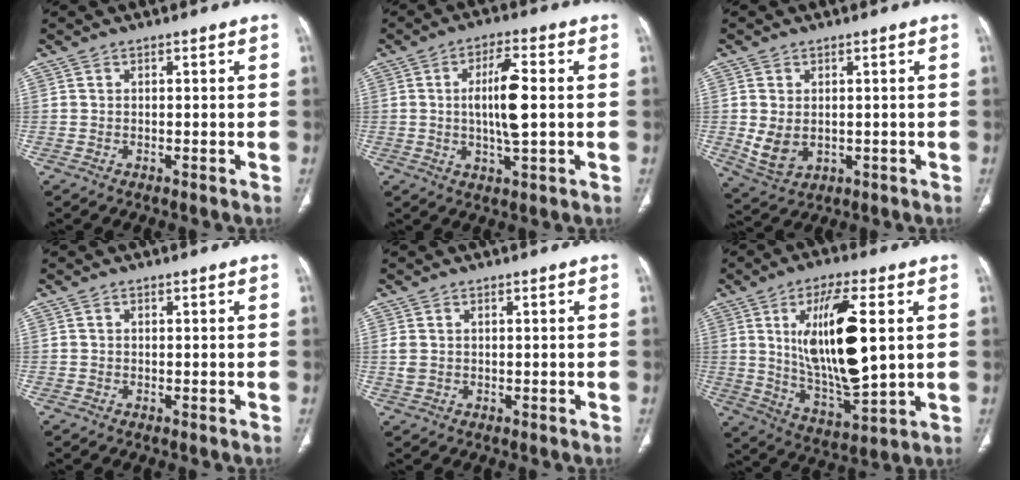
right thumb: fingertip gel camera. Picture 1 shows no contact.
{"total": 9.1, "force": [0.5, 2.5, 8.8], "torque": [-0.161, -0.002, 0.005]}
{"total": 6.4, "force": [-0.2, 4.8, 4.3], "torque": [-0.076, -0.008, 0.015]}
{"total": 0.0}
{"total": 1.8, "force": [0.2, 1.3, 1.2], "torque": [-0.037, 0.008, 0.010]}
{"total": 18.7, "force": [3.7, 6.4, 17.2], "torque": [-0.297, -0.024, 0.073]}